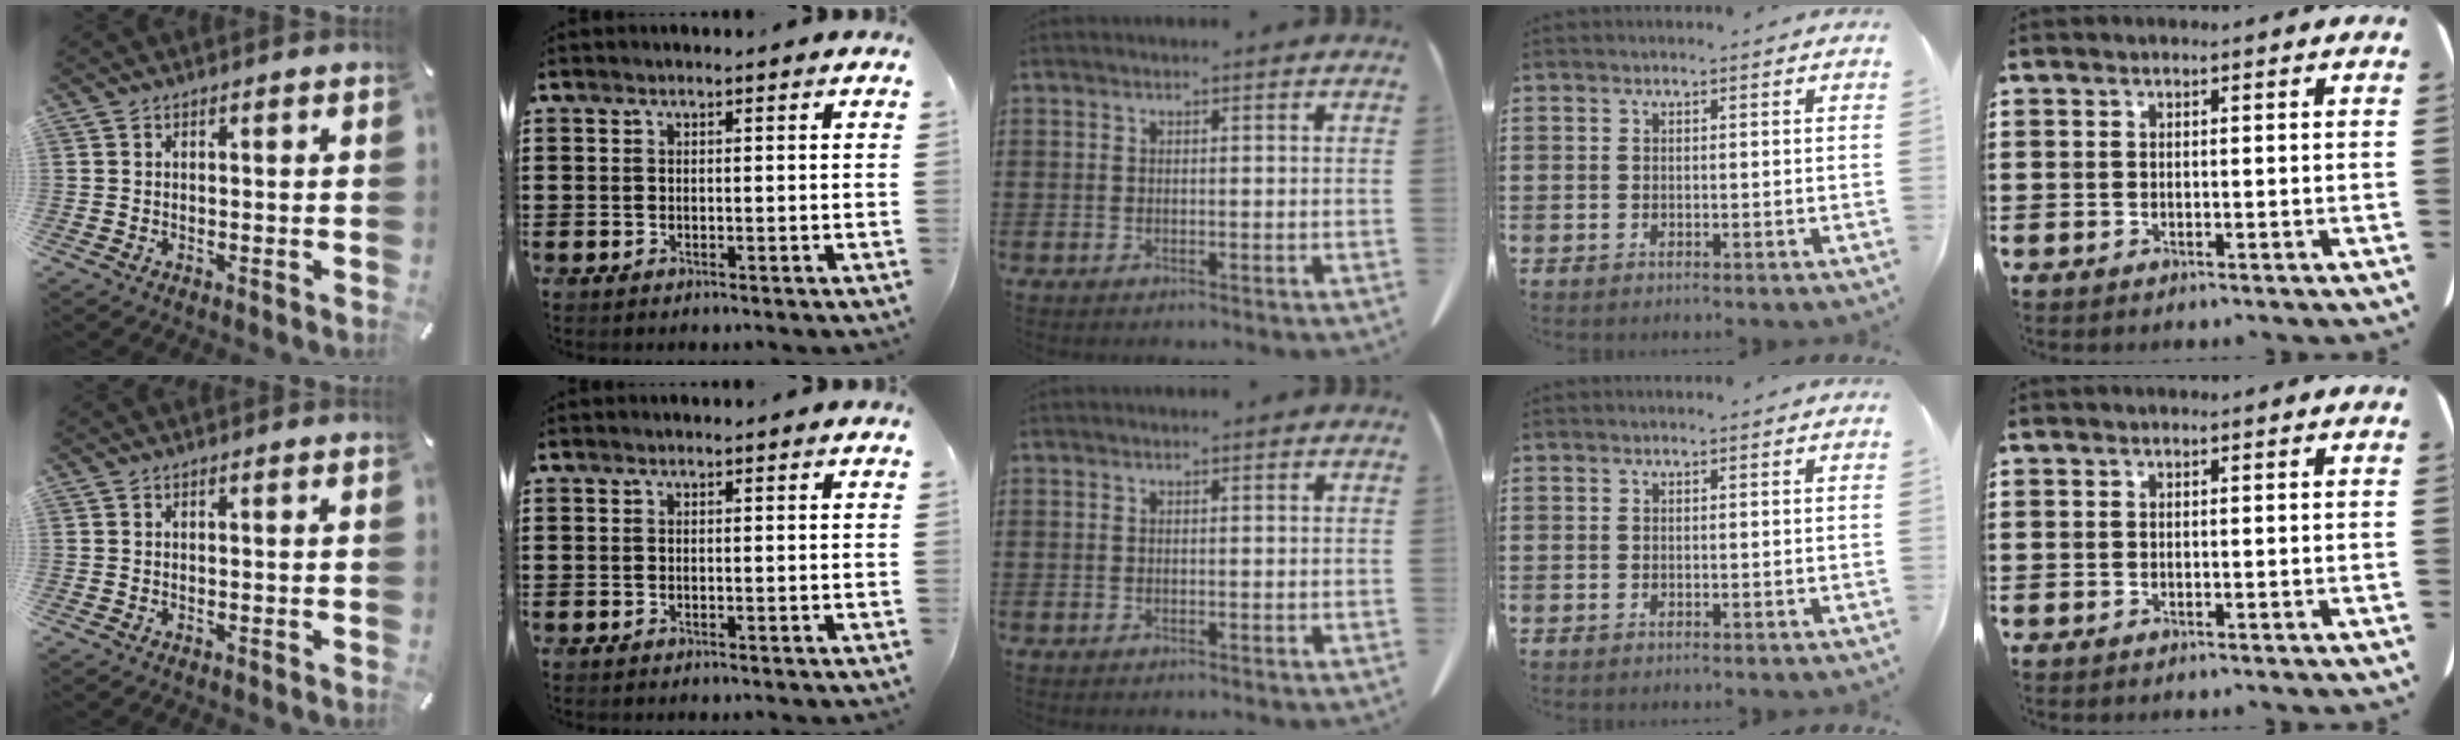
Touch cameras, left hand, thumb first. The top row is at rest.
{}